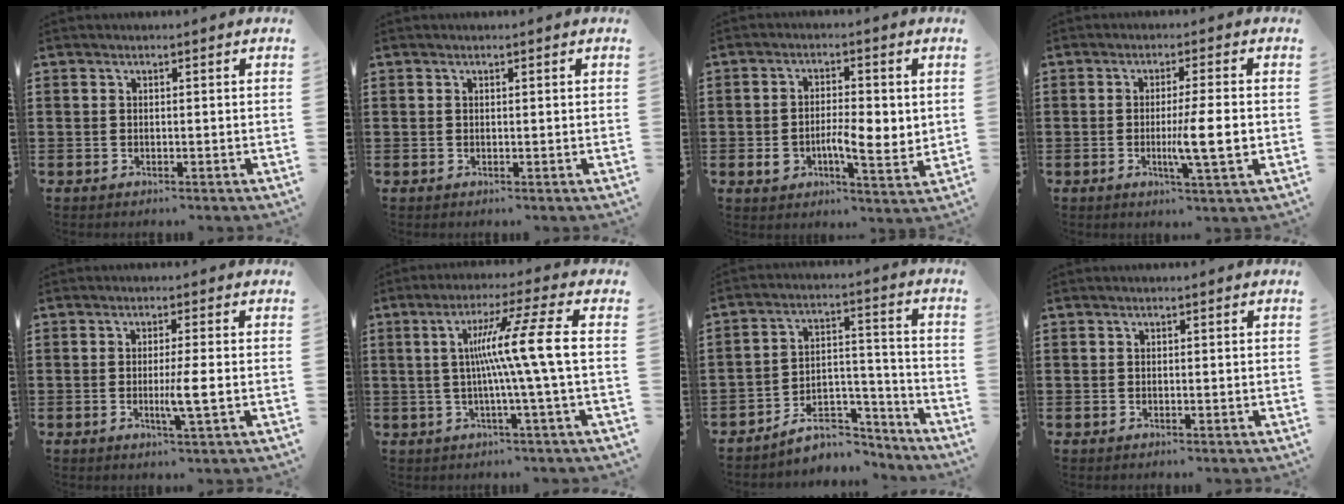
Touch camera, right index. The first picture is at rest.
{"total": 0.0}
{"total": 6.0, "force": [-1.0, 3.1, 5.1], "torque": [-0.075, 0.002, -0.021]}
{"total": 7.6, "force": [-1.1, 0.6, 7.5], "torque": [-0.123, -0.010, -0.018]}
{"total": 4.2, "force": [-0.7, -0.1, 4.1], "torque": [-0.070, -0.009, -0.015]}
{"total": 11.0, "force": [0.5, -1.1, 10.9], "torque": [-0.200, 0.000, -0.003]}
{"total": 8.3, "force": [-6.7, 3.7, 3.0], "torque": [-0.046, 0.030, -0.125]}
{"total": 0.0}